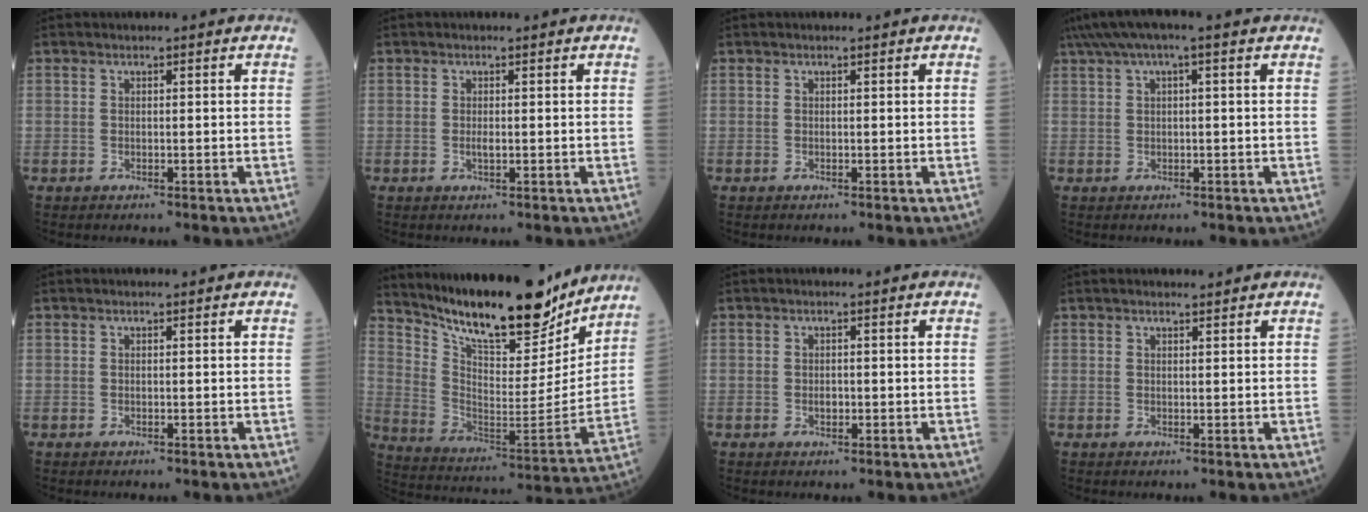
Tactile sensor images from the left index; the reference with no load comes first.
{"total": 0.8, "force": [-0.1, 0.3, 0.7], "torque": [-0.014, -0.003, -0.002]}
{"total": 0.0}
{"total": 5.2, "force": [2.8, 0.5, 4.3], "torque": [-0.085, 0.037, 0.050]}
{"total": 0.0}
{"total": 21.2, "force": [18.5, 4.5, 9.2], "torque": [-0.163, -0.033, 0.295]}
{"total": 1.0, "force": [-0.3, 0.7, 0.6], "torque": [-0.011, -0.001, -0.005]}
{"total": 1.7, "force": [1.6, 0.2, 0.5], "torque": [-0.006, 0.011, 0.026]}